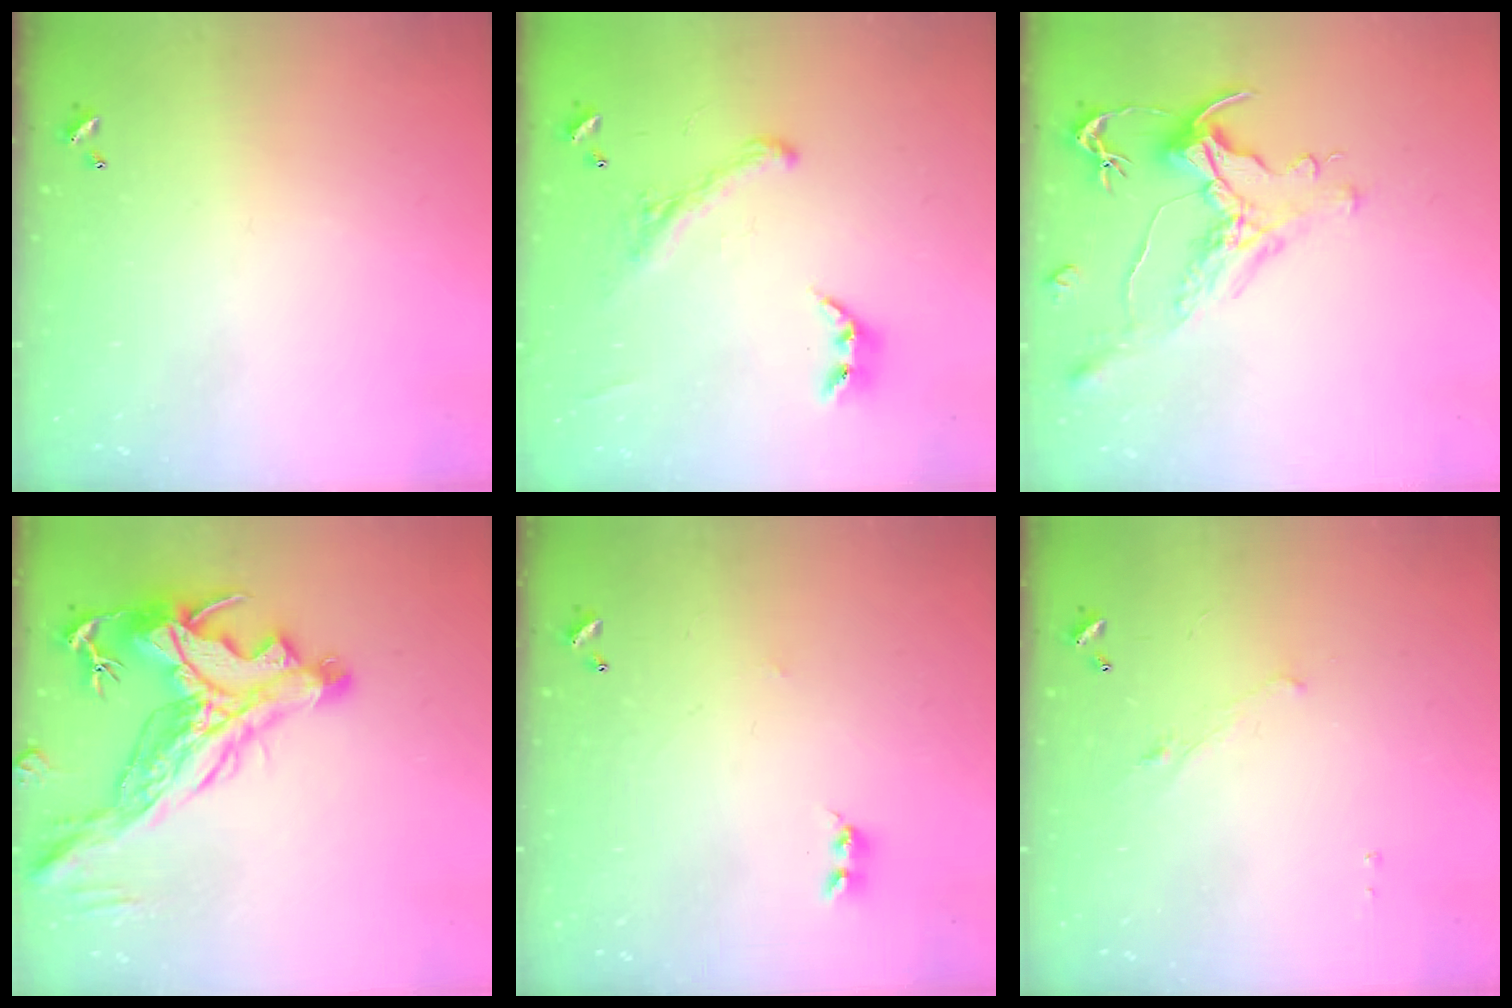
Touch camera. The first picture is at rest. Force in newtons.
{"total": 2.9, "press": 2.7, "slide": 1.2}
{"total": 1.6, "press": 1.0, "slide": 1.3}
{"total": 9.1, "press": 8.9, "slide": 2.0}
{"total": 1.6, "press": 1.6, "slide": 0.4}
{"total": 1.3, "press": 1.2, "slide": 0.6}